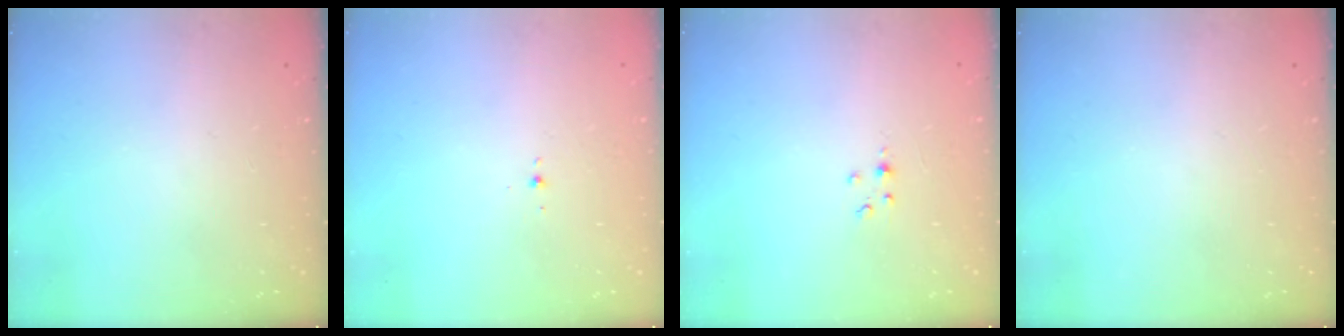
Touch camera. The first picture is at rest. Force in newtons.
{"total": 1.9, "press": 1.8, "slide": 0.7}
{"total": 1.8, "press": 1.7, "slide": 0.3}
{"total": 0.0}